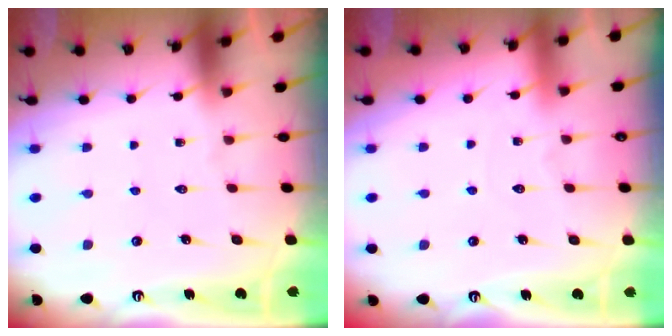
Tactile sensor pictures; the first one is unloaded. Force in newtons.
{"total": 2.7, "press": 2.7, "slide": 0.3}